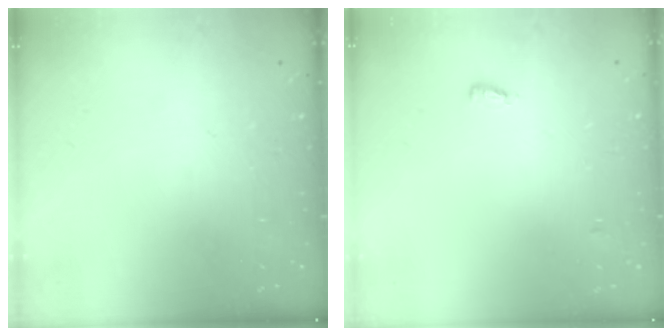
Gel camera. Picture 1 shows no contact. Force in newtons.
{"total": 3.4, "press": 3.2, "slide": 1.2}